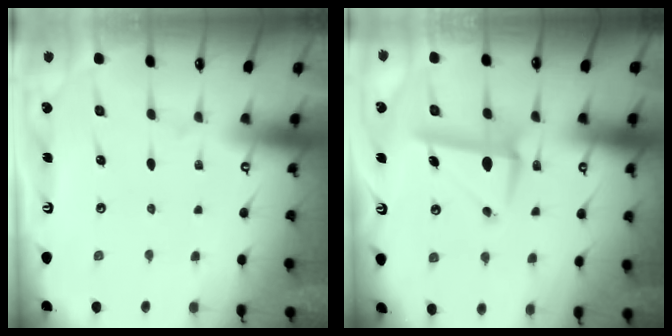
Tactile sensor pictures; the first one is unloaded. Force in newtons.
{"total": 8.3, "press": 8.2, "slide": 1.3}